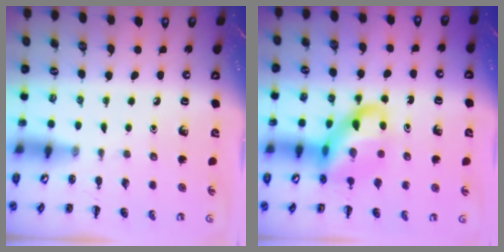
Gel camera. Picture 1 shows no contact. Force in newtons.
{"total": 14.3, "press": 13.8, "slide": 3.4}